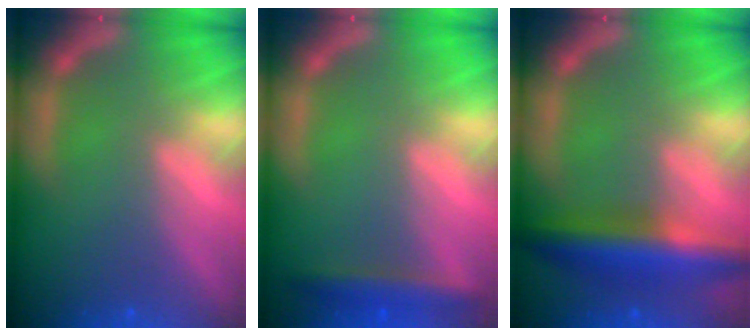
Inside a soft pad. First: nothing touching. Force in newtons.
{"total": 2.9}
{"total": 6.5}